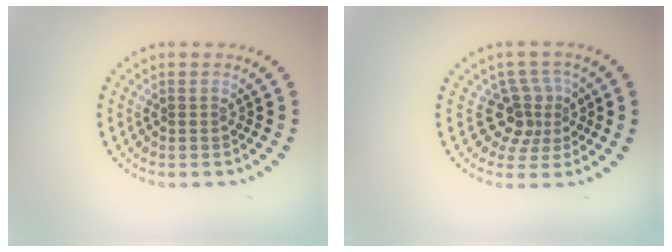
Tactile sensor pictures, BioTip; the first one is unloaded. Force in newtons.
{"total": 3.3, "press": 2.3, "slide": 2.3}